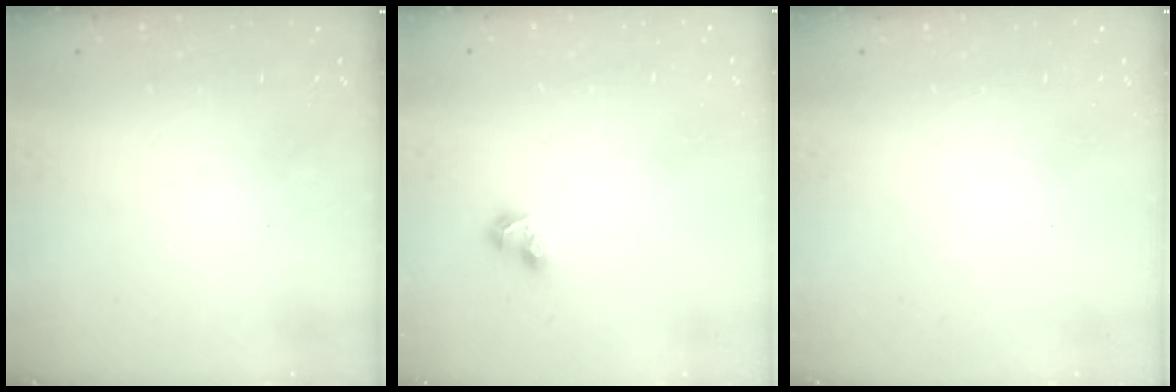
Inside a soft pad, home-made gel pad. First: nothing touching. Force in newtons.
{"total": 3.6, "press": 3.5, "slide": 0.7}
{"total": 0.0}